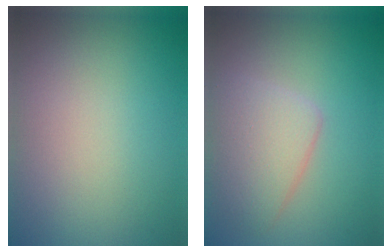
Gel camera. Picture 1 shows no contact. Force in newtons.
{"total": 4.1, "press": 4.1, "slide": 0.1}